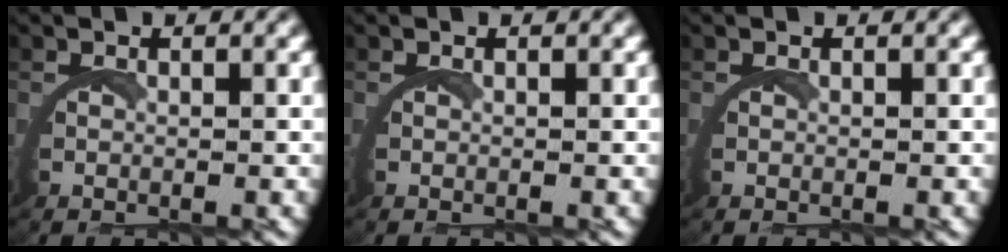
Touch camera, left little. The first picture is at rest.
{"total": 0.0}
{"total": 0.0}